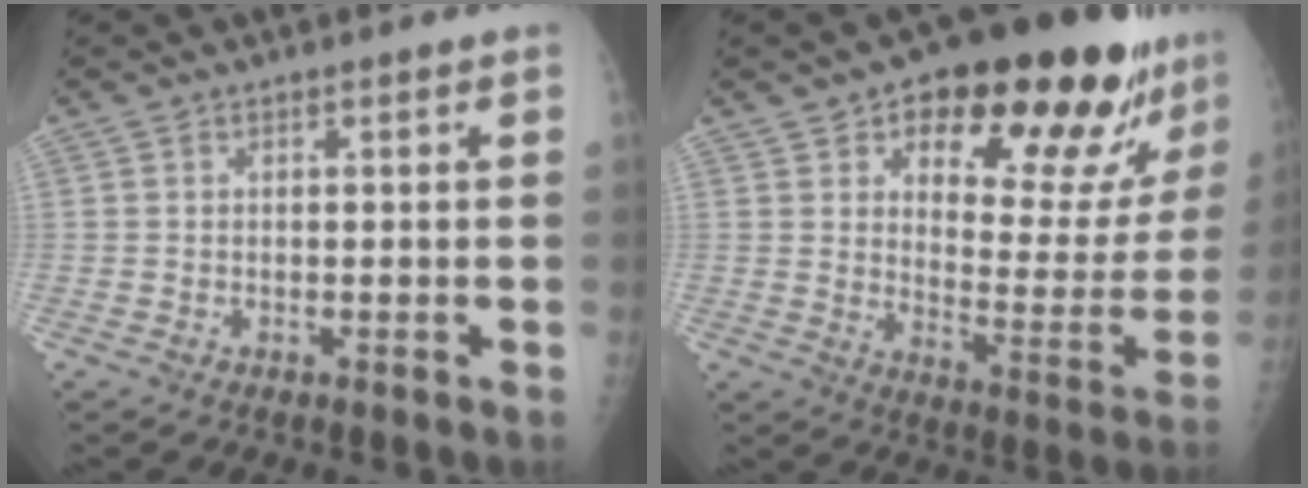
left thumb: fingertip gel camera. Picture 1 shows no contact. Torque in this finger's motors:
{"motor_torque": [1.08, 1.40, 1.43, -1.34, 0.14]}